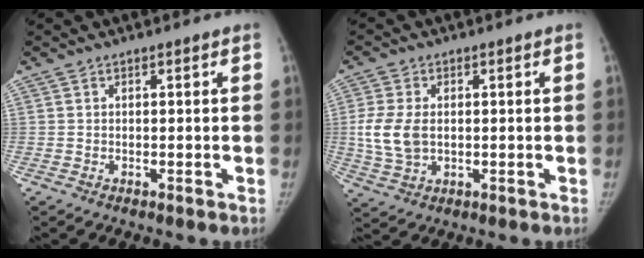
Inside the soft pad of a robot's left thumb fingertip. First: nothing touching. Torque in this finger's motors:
{"motor_torque": [0.17, 0.19, 0.94, 0.14, 0.27]}